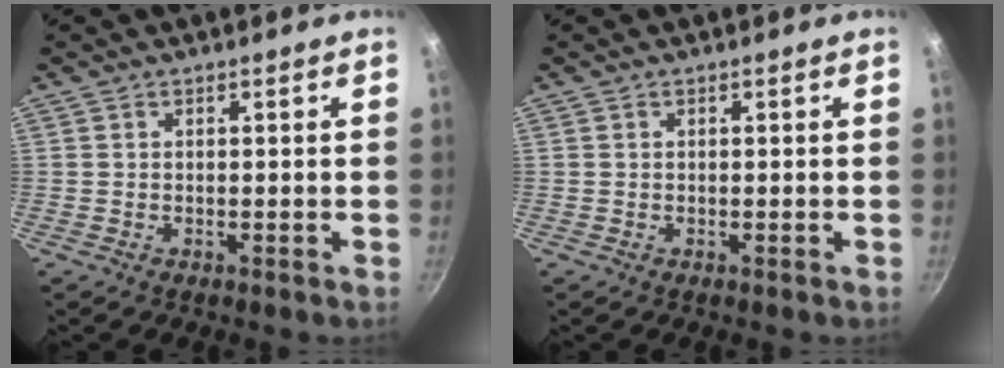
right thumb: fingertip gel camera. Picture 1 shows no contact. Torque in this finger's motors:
{"motor_torque": [0.05, 0.02, 0.11, 0.02, 0.02]}